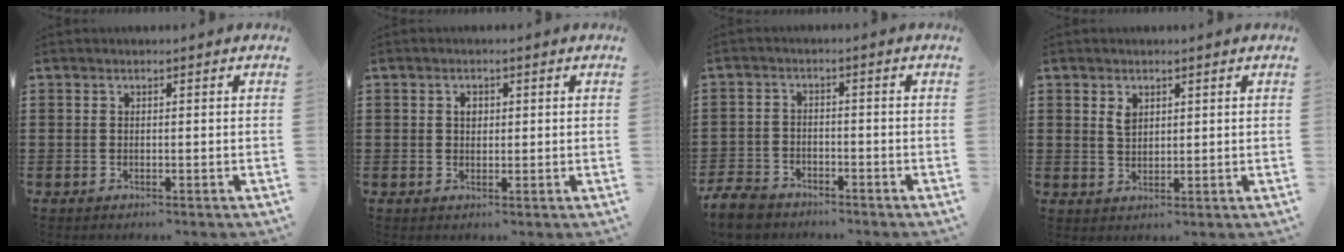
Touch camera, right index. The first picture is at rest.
{"total": 1.5, "force": [0.4, 1.1, 0.9], "torque": [-0.021, 0.007, 0.006]}
{"total": 4.3, "force": [-4.0, 1.3, 1.0], "torque": [-0.040, -0.001, -0.086]}
{"total": 2.2, "force": [1.2, 1.3, 1.3], "torque": [-0.021, 0.000, 0.021]}